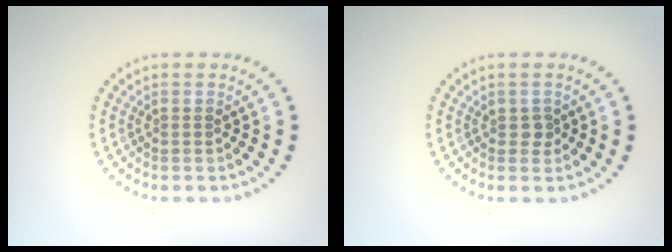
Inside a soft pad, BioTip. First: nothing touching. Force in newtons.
{"total": 0.9, "press": 0.8, "slide": 0.3}